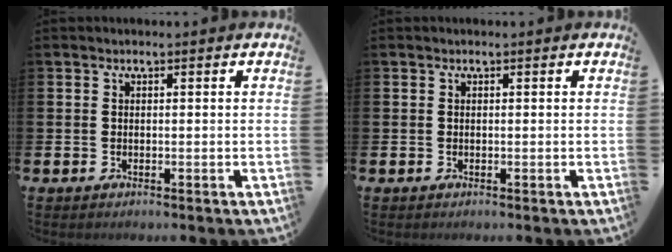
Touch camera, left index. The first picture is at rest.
{"total": 0.0}